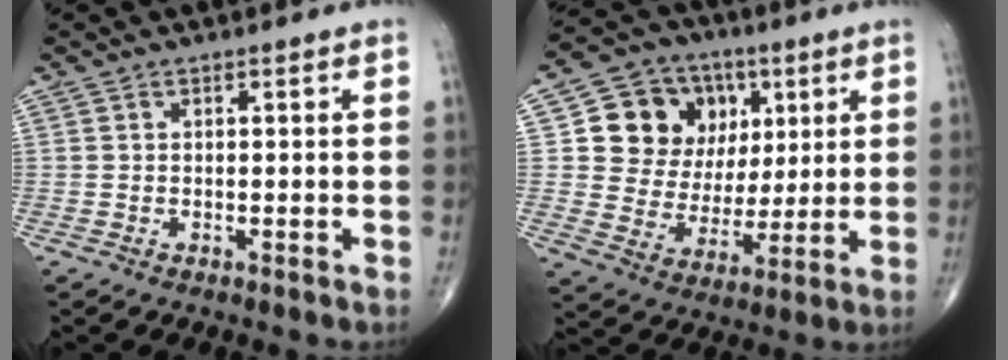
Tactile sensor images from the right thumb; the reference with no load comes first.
{"total": 16.0, "force": [4.9, 13.4, 7.2], "torque": [-0.070, 0.004, 0.095]}